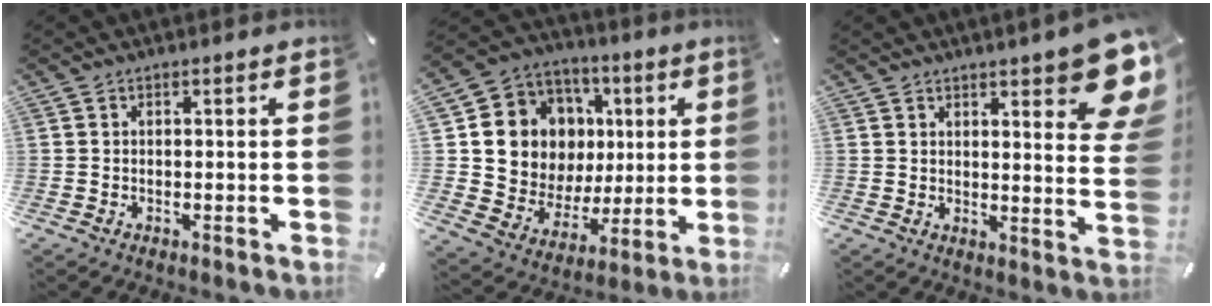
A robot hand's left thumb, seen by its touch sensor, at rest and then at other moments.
{"total": 12.3, "force": [3.1, 11.6, 2.8], "torque": [-0.053, -0.033, 0.077]}
{"total": 12.5, "force": [7.6, 3.7, 9.1], "torque": [-0.112, -0.059, 0.130]}